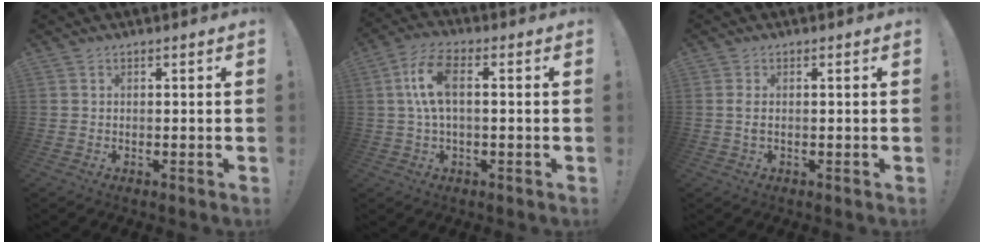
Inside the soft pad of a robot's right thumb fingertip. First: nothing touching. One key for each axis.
{"total": 9.5, "fx": 0.8, "fy": 3.9, "fz": 8.7, "tx": -0.175, "ty": 0.006, "tz": 0.017}
{"total": 1.7, "fx": 0.2, "fy": 0.1, "fz": 1.7, "tx": -0.039, "ty": 0.002, "tz": 0.004}